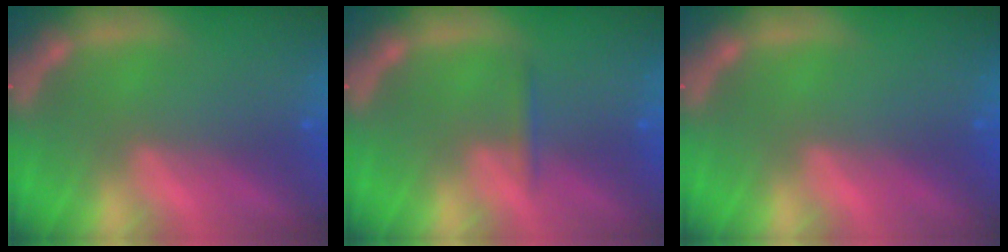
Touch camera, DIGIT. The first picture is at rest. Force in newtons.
{"total": 0.9}
{"total": 0.0}